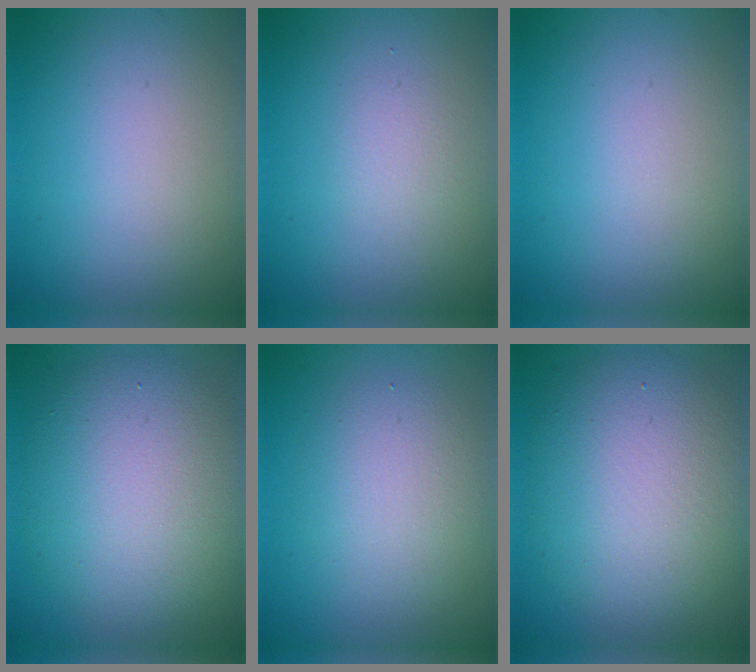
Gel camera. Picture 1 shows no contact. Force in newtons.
{"total": 1.2, "press": 1.2, "slide": 0.1}
{"total": 0.0}
{"total": 9.3, "press": 9.3, "slide": 0.6}
{"total": 3.5, "press": 3.5, "slide": 0.1}
{"total": 9.0, "press": 9.0, "slide": 0.2}